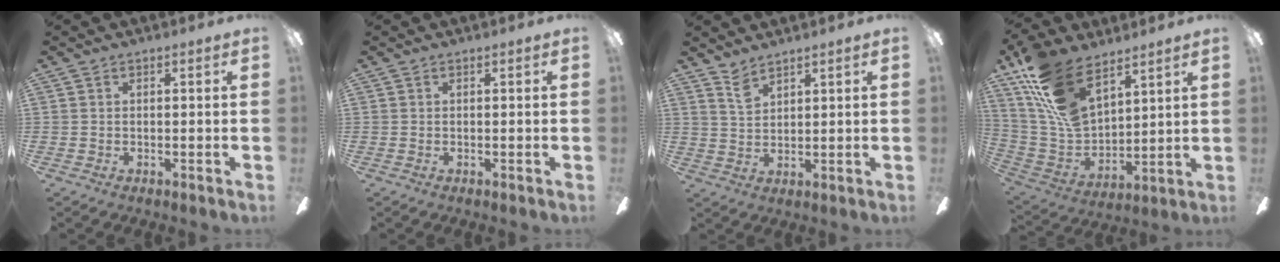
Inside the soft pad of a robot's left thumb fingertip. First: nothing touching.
{"total": 0.0}
{"total": 4.4, "force": [3.7, 1.5, 1.8], "torque": [-0.044, -0.012, 0.068]}
{"total": 19.5, "force": [12.5, 9.8, 11.3], "torque": [-0.252, -0.061, 0.232]}